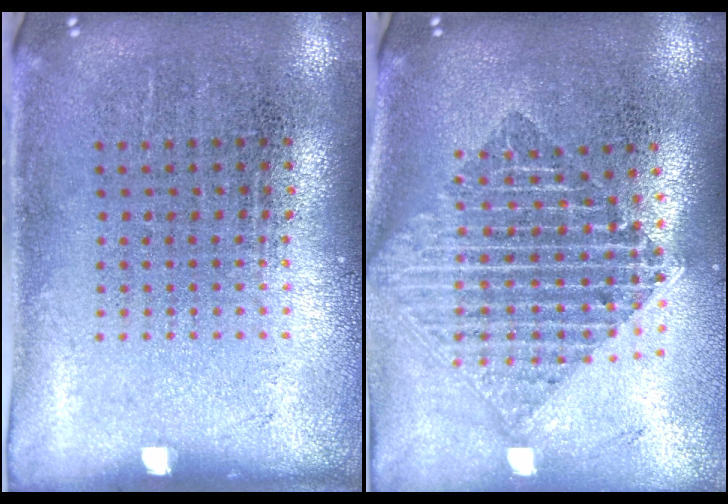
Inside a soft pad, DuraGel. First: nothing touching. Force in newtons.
{"total": 2.2, "press": 1.7, "slide": 1.4}